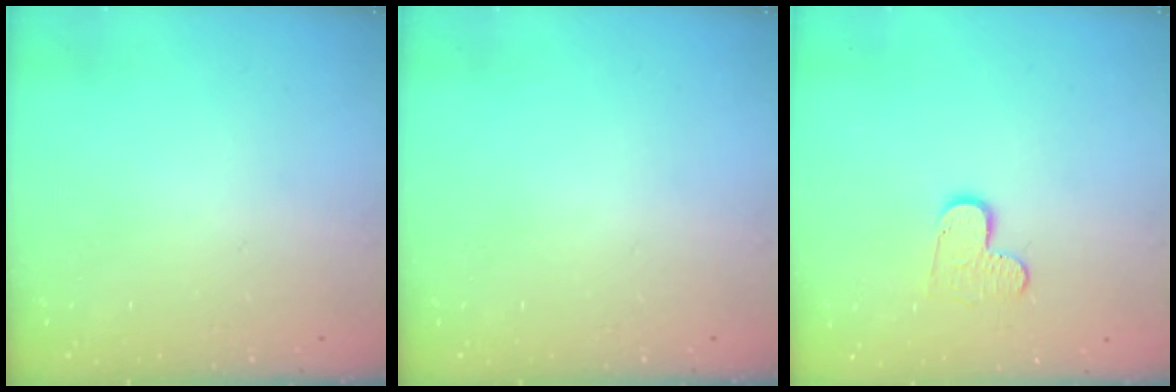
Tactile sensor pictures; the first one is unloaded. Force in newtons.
{"total": 0.0}
{"total": 8.3, "press": 8.3, "slide": 0.5}